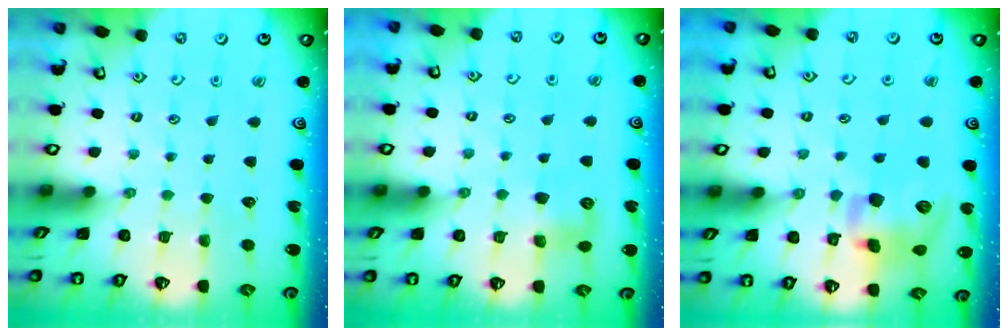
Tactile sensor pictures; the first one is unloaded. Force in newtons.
{"total": 6.8, "press": 6.8, "slide": 0.4}
{"total": 12.9, "press": 12.7, "slide": 2.0}